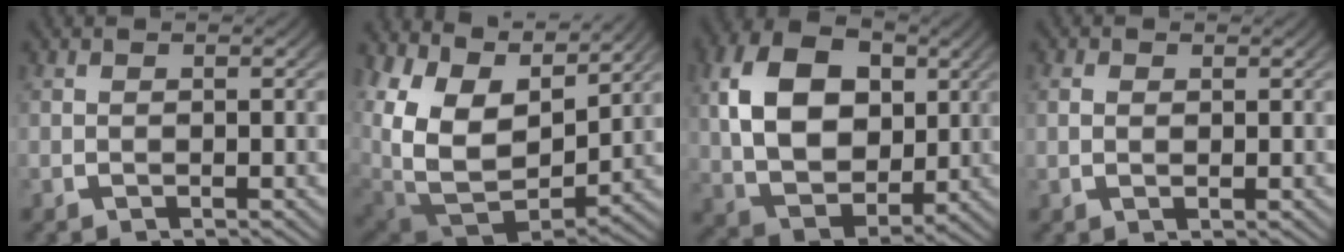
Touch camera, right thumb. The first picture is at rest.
{"total": 14.1, "force": [0.0, 10.1, 9.9], "torque": [-0.242, -0.060, 0.025]}
{"total": 14.2, "force": [1.1, 10.2, 9.9], "torque": [-0.204, -0.033, 0.027]}
{"total": 0.8, "force": [0.4, 0.4, 0.6], "torque": [-0.005, -0.002, 0.011]}